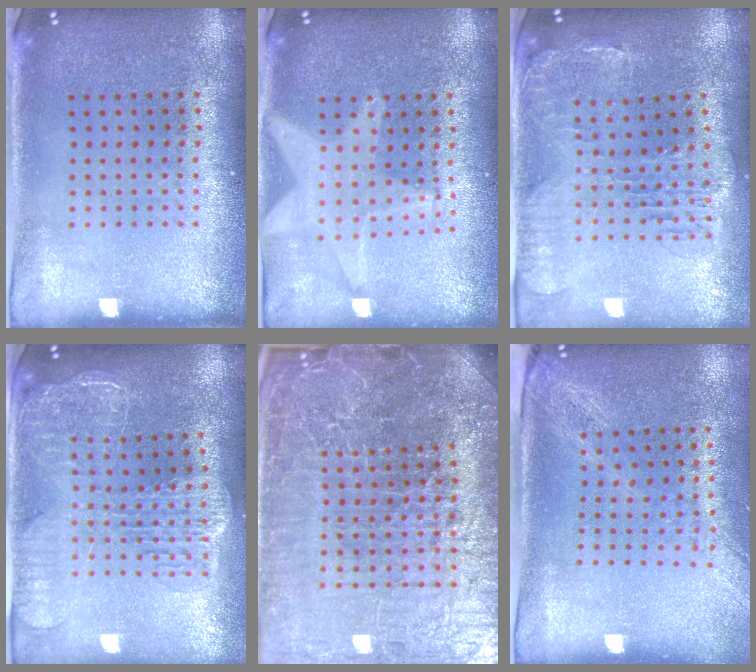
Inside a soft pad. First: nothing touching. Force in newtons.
{"total": 2.0, "press": 1.7, "slide": 1.0}
{"total": 1.4, "press": 1.4, "slide": 0.5}
{"total": 2.7, "press": 2.3, "slide": 1.4}
{"total": 7.4, "press": 6.4, "slide": 3.6}
{"total": 2.0, "press": 1.6, "slide": 1.2}